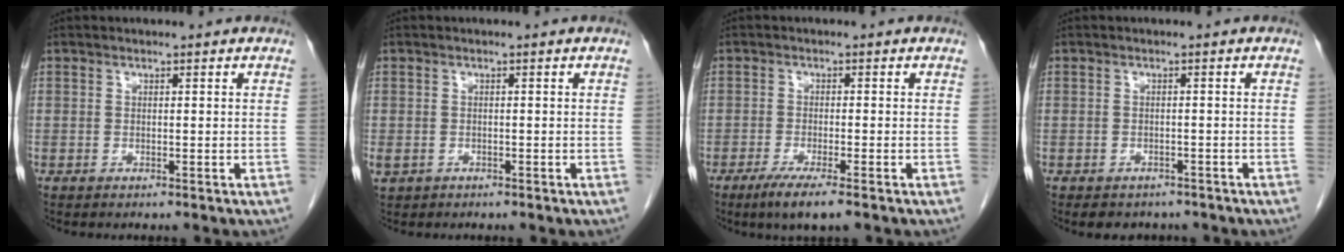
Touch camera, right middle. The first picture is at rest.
{"total": 2.1, "force": [-1.0, 1.6, 0.7], "torque": [-0.016, 0.000, -0.011]}
{"total": 5.0, "force": [-3.3, 0.2, 3.8], "torque": [-0.069, -0.014, -0.056]}
{"total": 4.6, "force": [-3.8, 2.4, 1.0], "torque": [-0.009, 0.006, -0.045]}